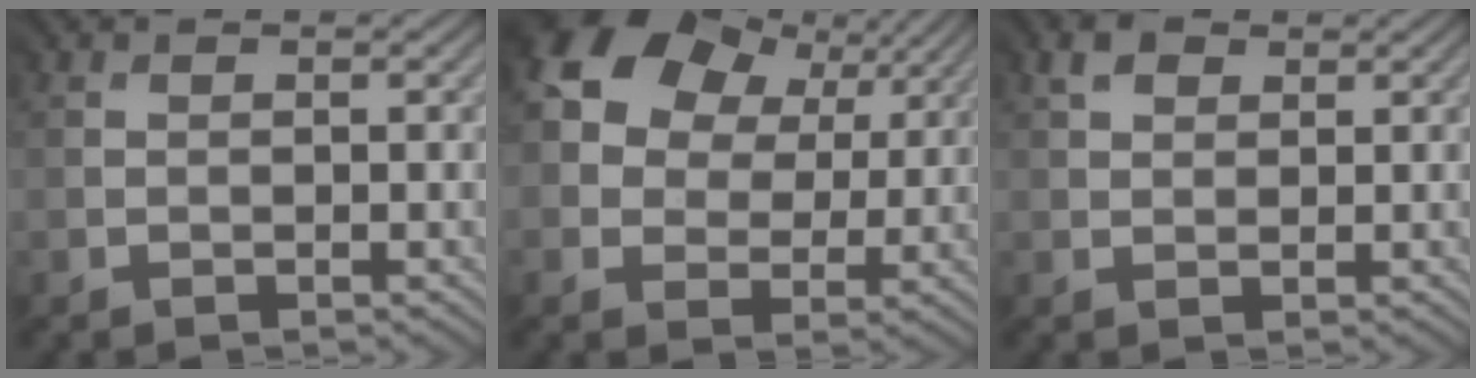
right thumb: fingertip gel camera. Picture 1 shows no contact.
{"total": 11.9, "force": [5.6, 8.4, 6.3], "torque": [-0.157, 0.028, 0.100]}
{"total": 2.2, "force": [1.8, 1.2, 0.1], "torque": [-0.010, 0.003, 0.033]}